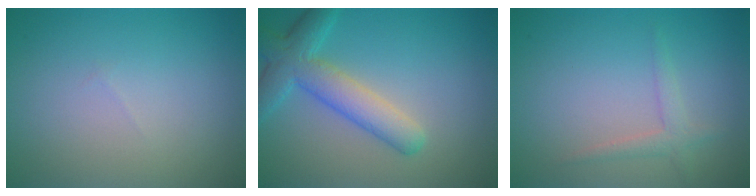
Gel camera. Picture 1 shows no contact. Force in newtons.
{"total": 5.1, "press": 5.1, "slide": 0.2}
{"total": 1.6, "press": 1.6, "slide": 0.1}